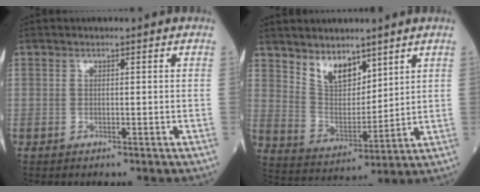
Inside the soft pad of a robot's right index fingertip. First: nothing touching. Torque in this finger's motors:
{"motor_torque": [0.35, 0.15, 0.12, 0.06]}